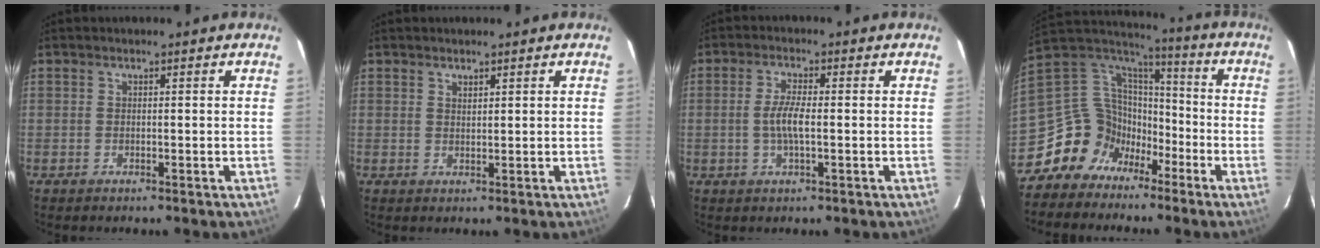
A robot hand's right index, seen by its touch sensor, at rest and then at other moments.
{"total": 1.2, "force": [0.9, 0.5, 0.5], "torque": [-0.007, 0.001, 0.017]}
{"total": 4.4, "force": [-0.5, 0.8, 4.3], "torque": [-0.082, 0.000, -0.008]}
{"total": 14.1, "force": [-8.8, 10.4, 3.8], "torque": [-0.092, 0.041, -0.160]}